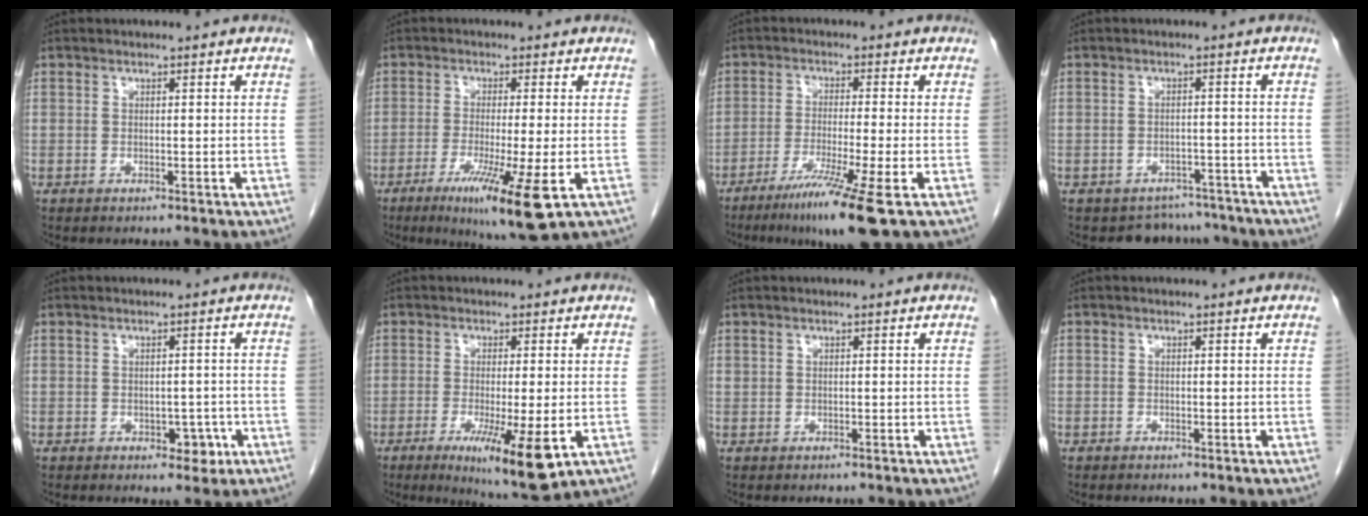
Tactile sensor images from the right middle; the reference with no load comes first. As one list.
[{"total": 10.9, "force": [-4.8, 0.1, 9.8], "torque": [-0.168, -0.037, -0.075]}, {"total": 9.5, "force": [-5.6, -1.2, 7.7], "torque": [-0.136, -0.032, -0.099]}, {"total": 5.7, "force": [-5.0, 2.6, -0.9], "torque": [0.021, 0.021, -0.064]}, {"total": 2.9, "force": [-1.1, 1.9, 1.9], "torque": [-0.017, 0.004, -0.008]}, {"total": 10.4, "force": [-4.1, 1.1, 9.4], "torque": [-0.148, -0.030, -0.059]}, {"total": 0.5, "force": [0.0, 0.5, 0.1], "torque": [-0.001, 0.004, 0.000]}, {"total": 0.8, "force": [-0.6, 0.6, 0.0], "torque": [-0.009, 0.003, -0.011]}]